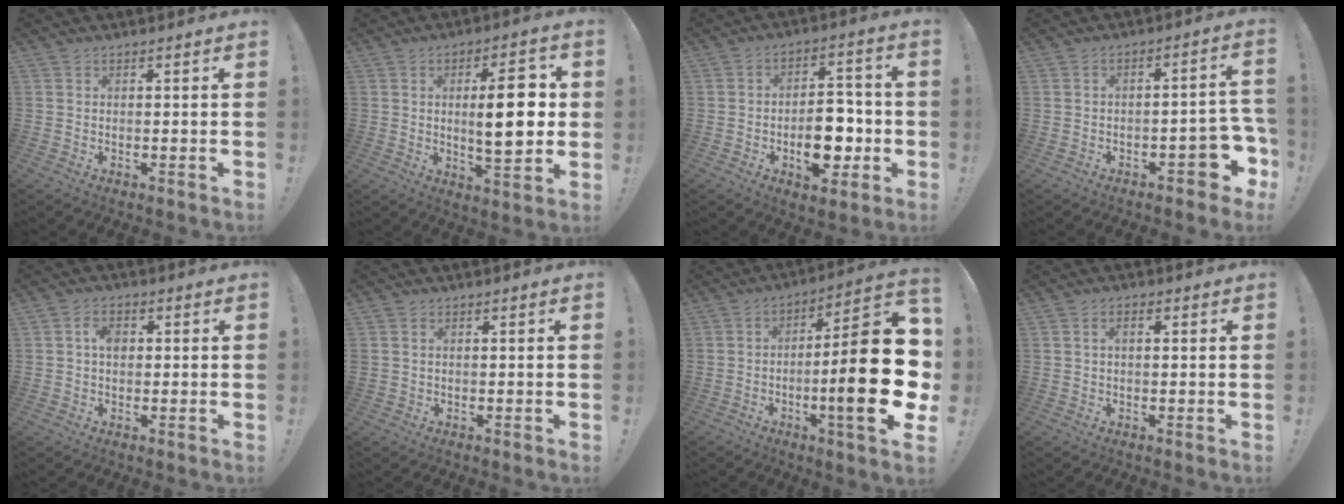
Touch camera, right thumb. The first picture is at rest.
{"total": 12.9, "force": [1.1, 4.0, 12.2], "torque": [-0.177, -0.006, 0.010]}
{"total": 13.0, "force": [-3.6, 7.6, 9.9], "torque": [-0.143, 0.022, -0.055]}
{"total": 9.2, "force": [-4.6, 3.8, 7.0], "torque": [-0.068, 0.027, -0.072]}
{"total": 3.9, "force": [0.3, 2.6, 2.8], "torque": [-0.045, 0.006, 0.003]}
{"total": 1.0, "force": [0.0, 0.1, 1.0], "torque": [-0.021, 0.001, 0.001]}
{"total": 25.3, "force": [-4.2, 5.4, 24.4], "torque": [-0.378, 0.018, -0.063]}
{"total": 2.0, "force": [0.1, 0.9, 1.7], "torque": [-0.029, 0.005, 0.000]}